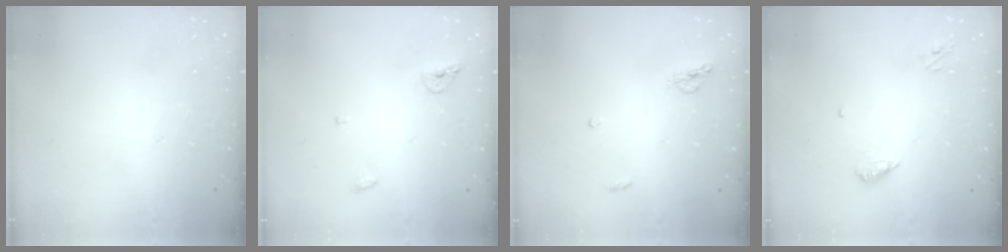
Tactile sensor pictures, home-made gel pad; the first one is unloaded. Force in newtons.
{"total": 5.6, "press": 5.5, "slide": 1.0}
{"total": 5.4, "press": 5.4, "slide": 0.5}
{"total": 5.3, "press": 5.3, "slide": 0.6}